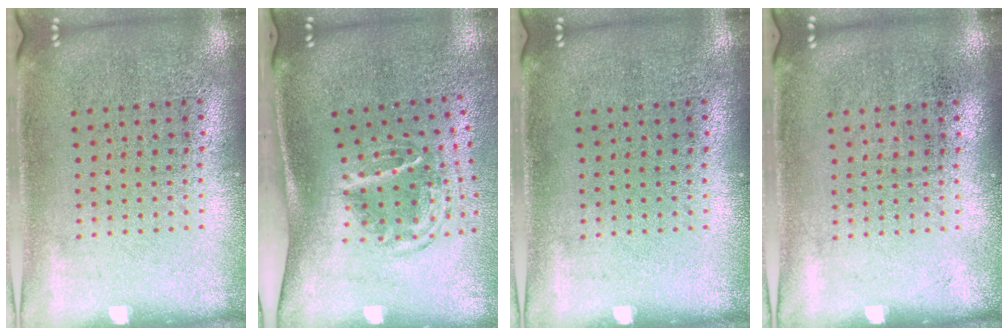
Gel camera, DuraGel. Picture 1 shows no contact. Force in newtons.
{"total": 1.7, "press": 1.1, "slide": 1.3}
{"total": 0.0}
{"total": 0.0}